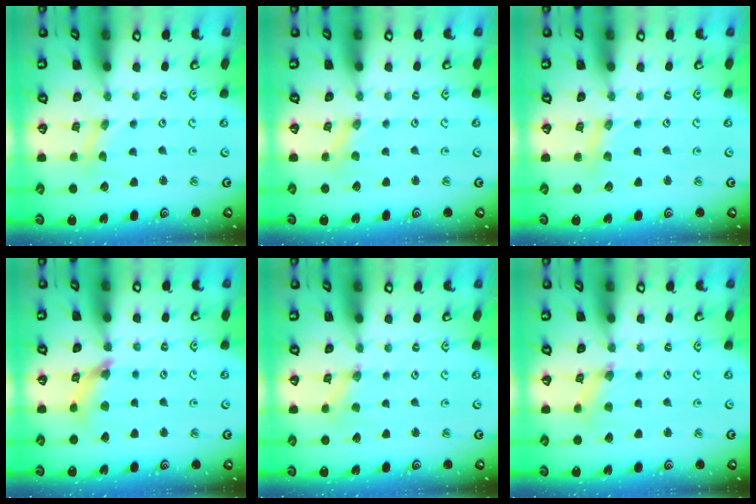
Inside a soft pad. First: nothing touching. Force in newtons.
{"total": 0.0}
{"total": 2.1, "press": 2.1, "slide": 0.4}
{"total": 7.8, "press": 7.7, "slide": 0.7}
{"total": 0.0}
{"total": 1.9, "press": 1.9, "slide": 0.3}